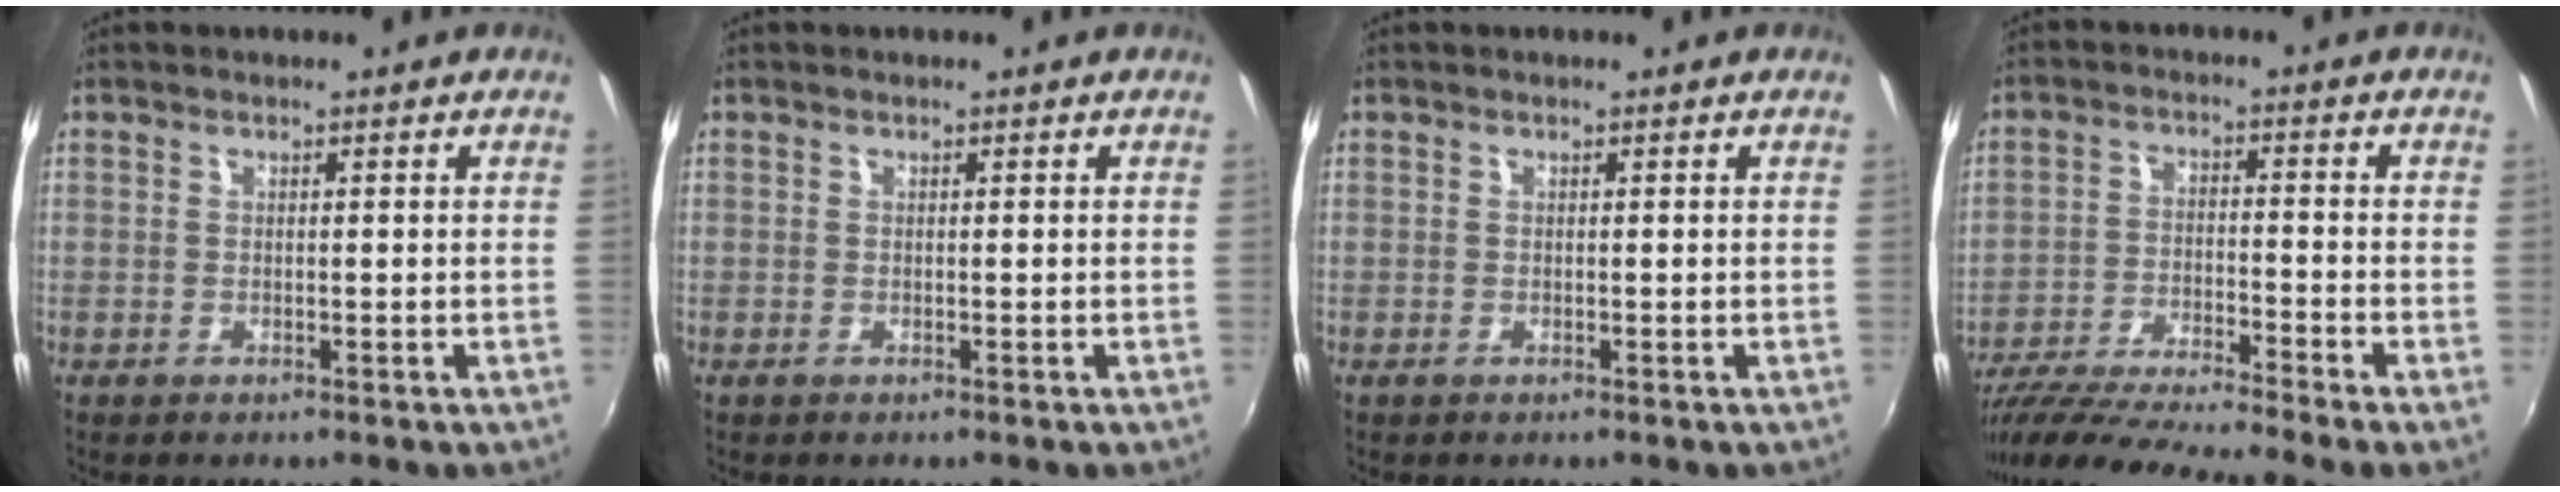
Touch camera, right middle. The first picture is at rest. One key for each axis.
{"total": 0.0}
{"total": 0.0}
{"total": 15.9, "fx": -13.8, "fy": -1.6, "fz": 7.8, "tx": -0.156, "ty": -0.042, "tz": -0.240}